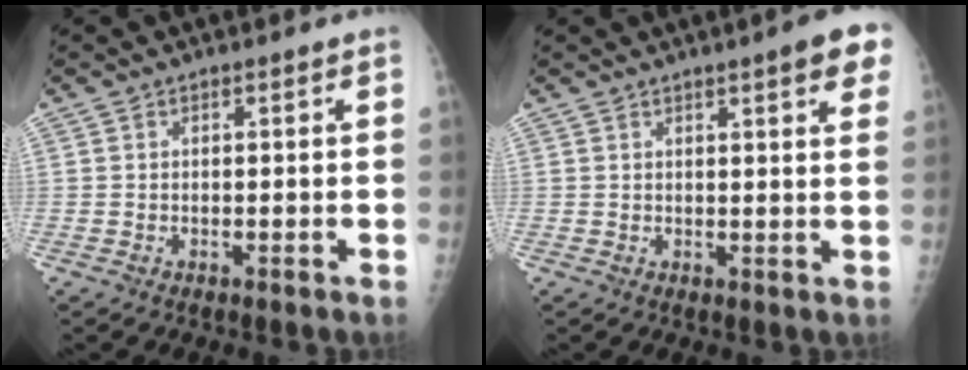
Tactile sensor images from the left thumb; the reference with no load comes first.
{"total": 7.1, "force": [3.8, 1.2, 5.8], "torque": [-0.055, -0.007, 0.043]}